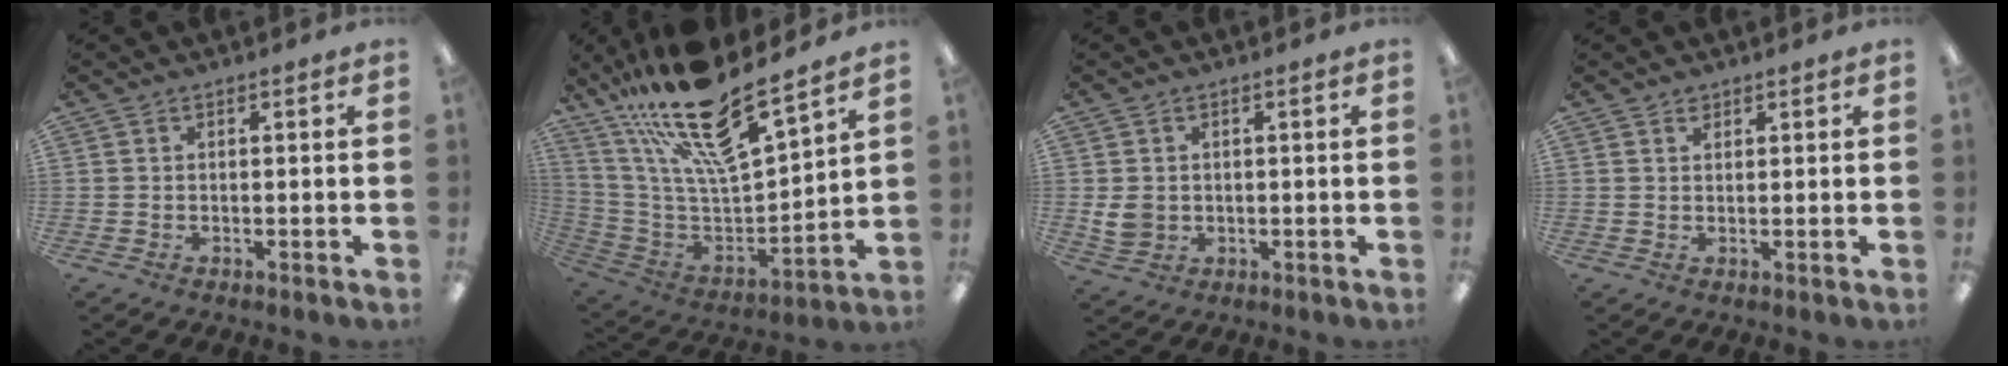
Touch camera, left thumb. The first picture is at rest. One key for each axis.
{"total": 23.1, "fx": 18.0, "fy": 5.4, "fz": 13.4, "tx": -0.237, "ty": -0.125, "tz": 0.305}
{"total": 4.6, "fx": 0.5, "fy": 4.0, "fz": 2.3, "tx": -0.033, "ty": 0.000, "tz": 0.009}
{"total": 1.4, "fx": 1.2, "fy": 0.7, "fz": 0.3, "tx": 0.001, "ty": -0.004, "tz": 0.022}